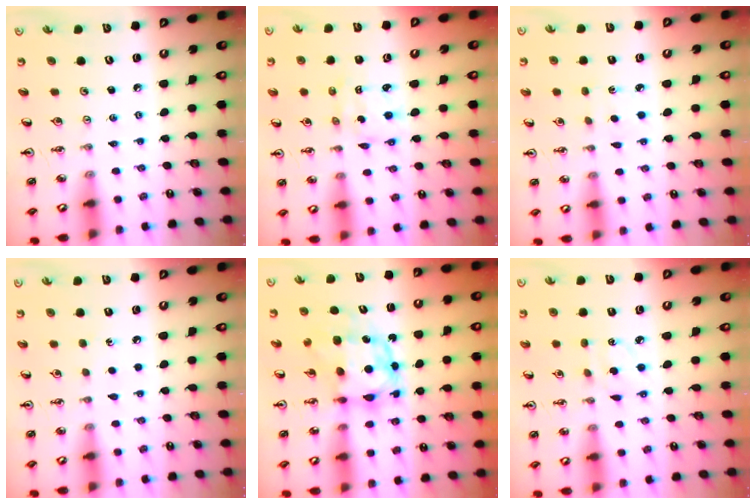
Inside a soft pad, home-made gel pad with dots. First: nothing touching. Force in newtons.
{"total": 2.6, "press": 2.6, "slide": 0.1}
{"total": 2.4, "press": 2.3, "slide": 0.3}
{"total": 4.1, "press": 4.0, "slide": 0.5}
{"total": 6.8, "press": 6.7, "slide": 0.7}
{"total": 3.2, "press": 3.1, "slide": 0.9}